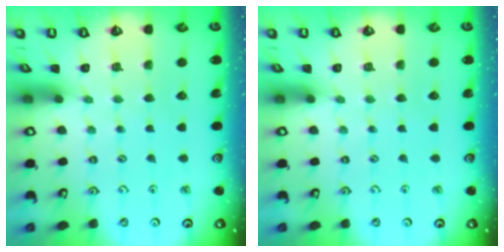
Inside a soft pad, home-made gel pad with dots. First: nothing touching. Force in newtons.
{"total": 0.0}